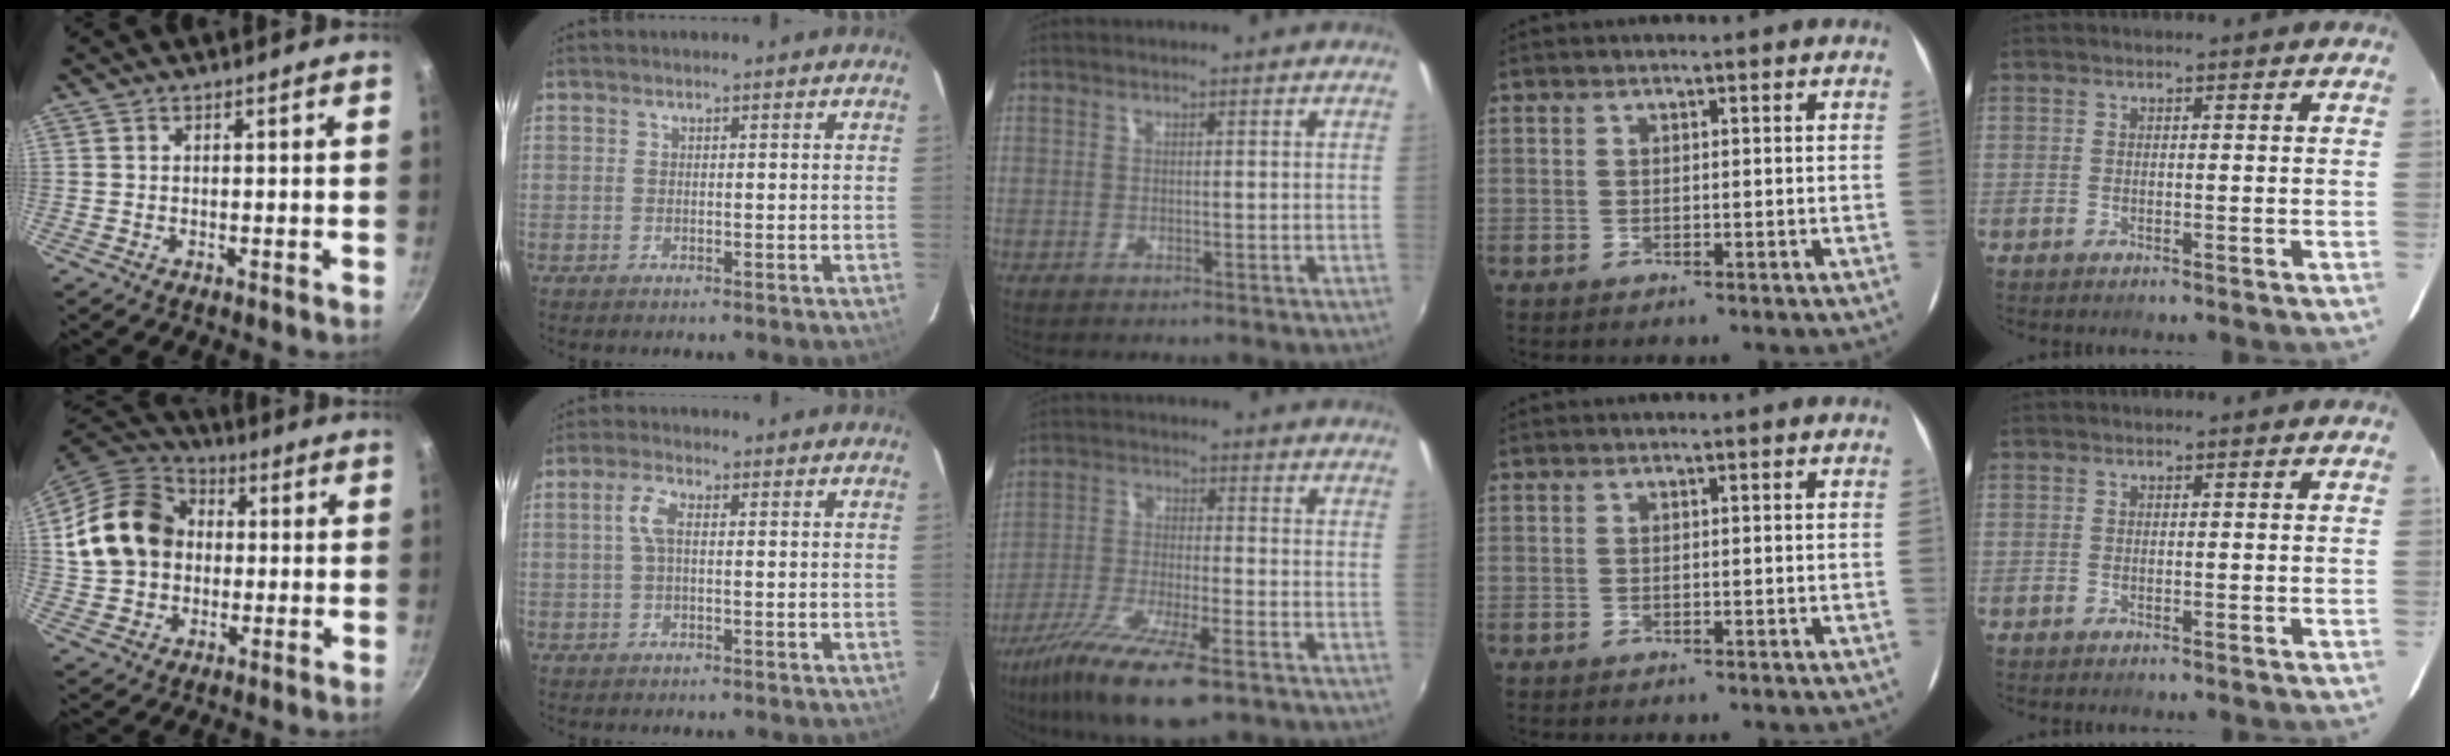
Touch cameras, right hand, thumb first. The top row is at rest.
{"thumb": {"total": 17.1, "force": [2.1, 13.6, 10.2], "torque": [-0.169, 0.031, 0.032]}, "index": {"total": 3.4, "force": [0.2, 1.3, 3.1], "torque": [-0.066, 0.009, 0.005]}, "middle": {"total": 14.8, "force": [-9.5, 3.4, 10.9], "torque": [-0.223, -0.046, -0.178]}}